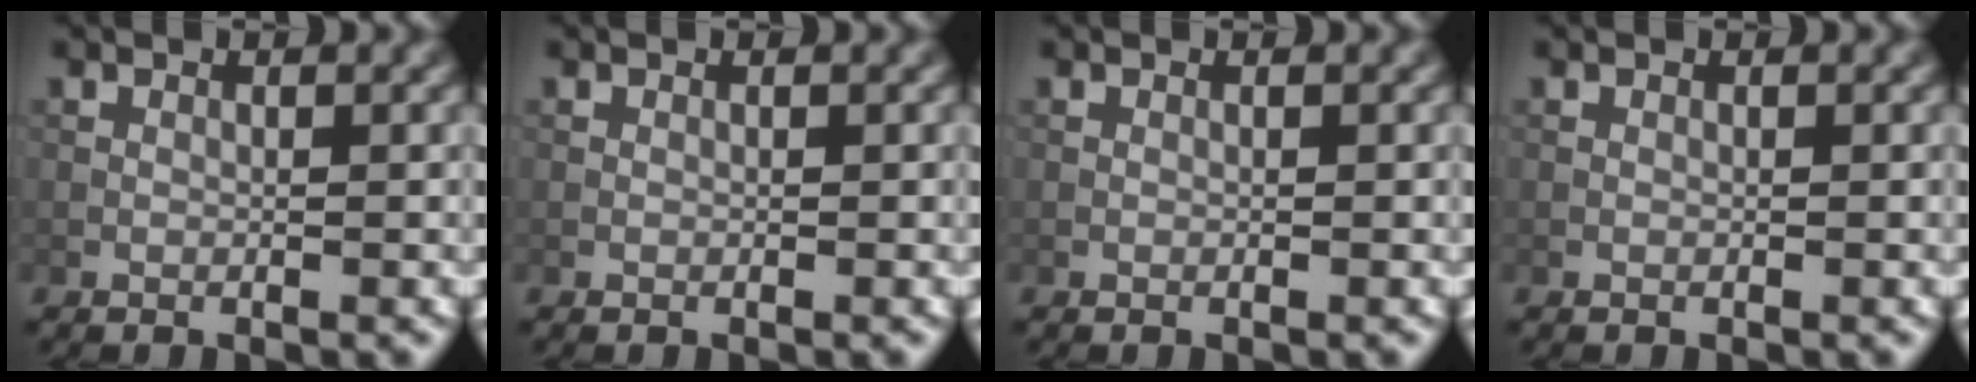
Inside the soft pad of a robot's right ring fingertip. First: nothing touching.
{"total": 0.0}
{"total": 0.0}
{"total": 0.0}